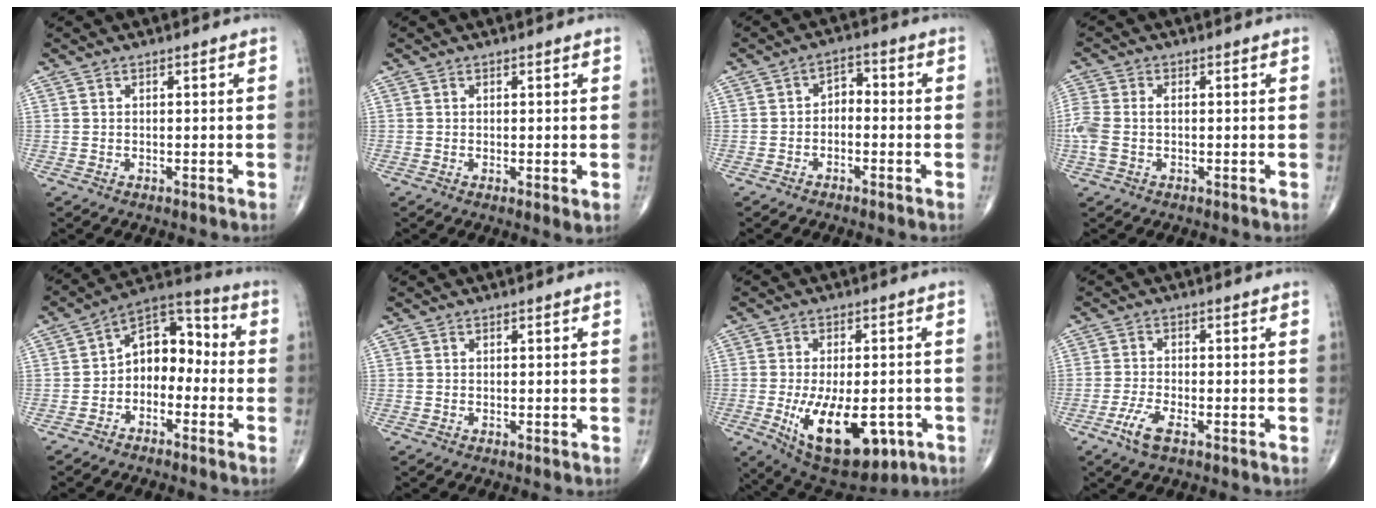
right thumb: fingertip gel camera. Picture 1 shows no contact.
{"total": 1.9, "force": [-0.1, 0.4, 1.8], "torque": [-0.029, -0.008, -0.004]}
{"total": 3.3, "force": [-1.0, 2.2, 2.2], "torque": [-0.018, 0.026, -0.029]}
{"total": 6.3, "force": [-0.6, 3.9, 4.9], "torque": [-0.143, 0.012, -0.014]}
{"total": 10.2, "force": [-1.9, 7.1, 7.1], "torque": [-0.070, 0.050, -0.053]}
{"total": 0.0}
{"total": 17.6, "force": [-5.7, 8.6, 14.3], "torque": [-0.223, -0.005, -0.064]}
{"total": 4.4, "force": [-2.4, 1.4, 3.4], "torque": [-0.078, 0.005, -0.046]}